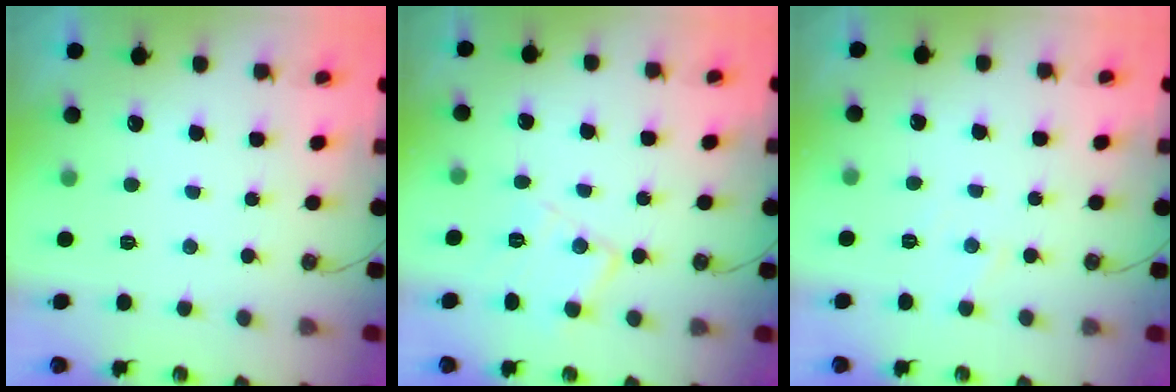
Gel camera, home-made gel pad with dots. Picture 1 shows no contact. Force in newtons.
{"total": 10.3, "press": 10.3, "slide": 0.5}
{"total": 4.9, "press": 4.9, "slide": 0.5}